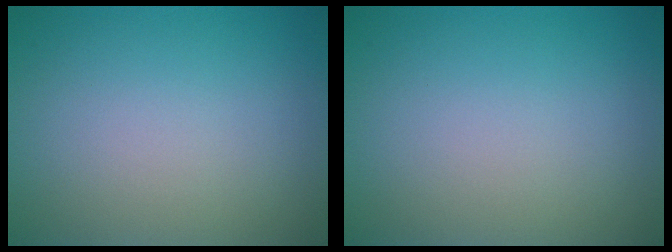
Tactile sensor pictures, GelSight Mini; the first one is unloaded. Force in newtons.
{"total": 0.0}